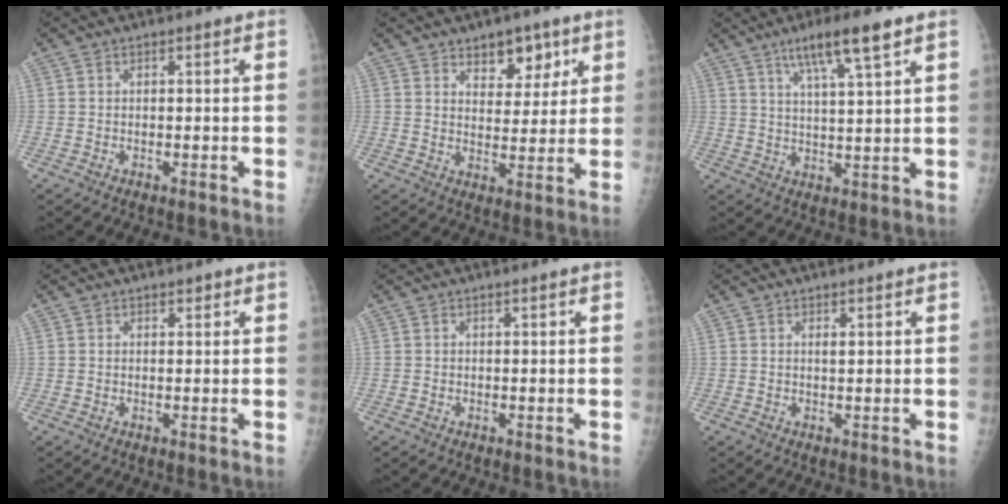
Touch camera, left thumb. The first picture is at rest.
{"total": 7.5, "force": [4.5, 4.5, 3.9], "torque": [-0.020, -0.026, 0.068]}
{"total": 9.1, "force": [5.5, 0.7, 7.2], "torque": [-0.129, -0.020, 0.097]}
{"total": 0.8, "force": [0.5, 0.5, 0.4], "torque": [0.002, -0.003, 0.006]}
{"total": 0.0}
{"total": 0.7, "force": [0.3, 0.2, 0.6], "torque": [-0.011, -0.002, 0.006]}